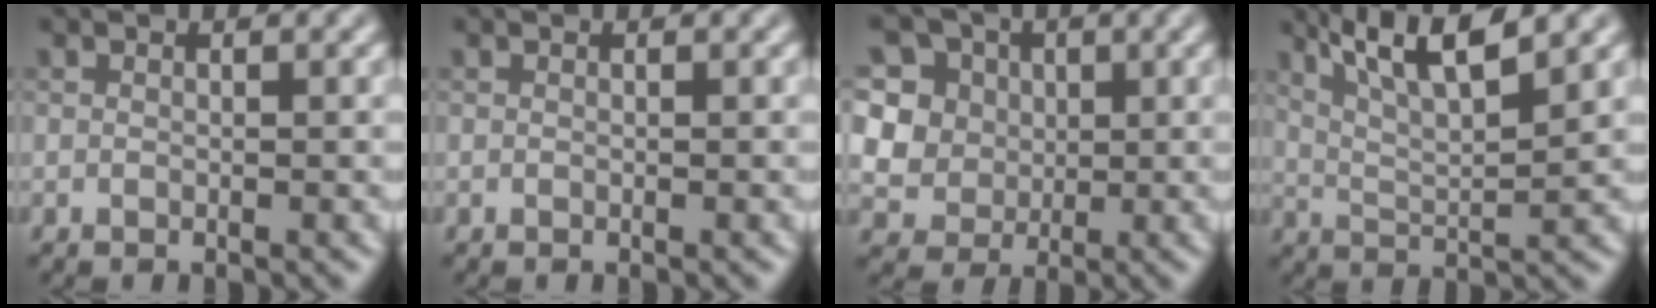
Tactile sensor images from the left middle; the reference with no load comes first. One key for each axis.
{"total": 0.0}
{"total": 8.8, "fx": 3.5, "fy": 7.1, "fz": 3.7, "tx": -0.081, "ty": 0.022, "tz": 0.042}
{"total": 6.7, "fx": 4.6, "fy": 1.4, "fz": 4.7, "tx": -0.080, "ty": 0.020, "tz": 0.071}